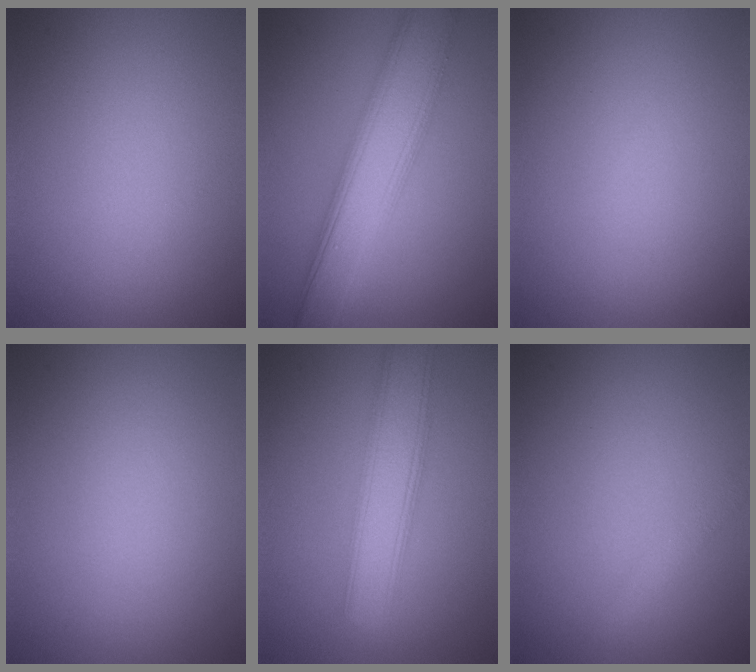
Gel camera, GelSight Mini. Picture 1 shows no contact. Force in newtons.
{"total": 7.6, "press": 7.6, "slide": 0.1}
{"total": 0.0}
{"total": 0.0}
{"total": 5.6, "press": 5.6, "slide": 0.2}
{"total": 1.4, "press": 1.4, "slide": 0.0}